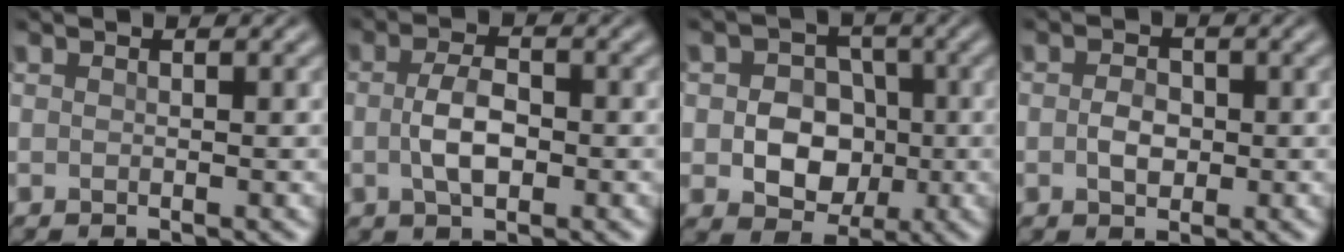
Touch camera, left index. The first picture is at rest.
{"total": 3.5, "force": [-0.3, 1.7, 3.0], "torque": [-0.062, 0.001, -0.008]}
{"total": 6.3, "force": [-0.6, 5.3, 3.4], "torque": [-0.031, 0.001, -0.021]}
{"total": 2.2, "force": [-0.2, 1.5, 1.5], "torque": [-0.030, 0.000, -0.007]}